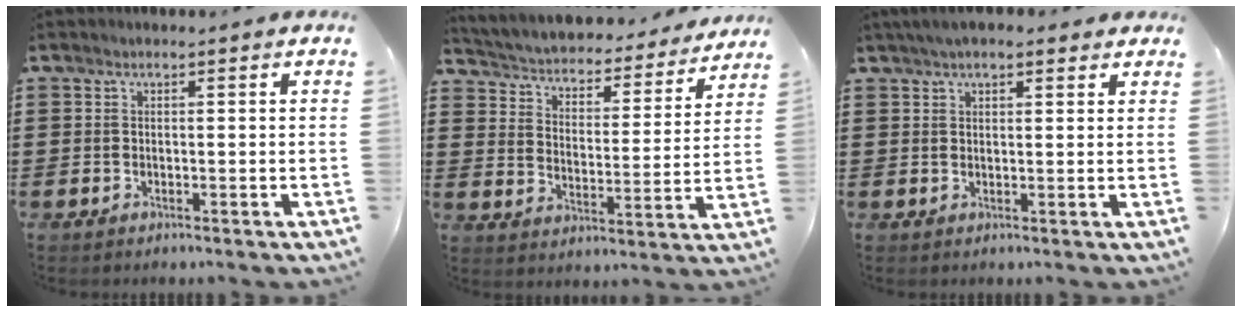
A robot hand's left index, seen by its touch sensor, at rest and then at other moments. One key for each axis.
{"total": 2.8, "fx": 2.7, "fy": 0.5, "fz": 0.0, "tx": -0.022, "ty": -0.030, "tz": 0.035}
{"total": 3.3, "fx": 2.5, "fy": 1.1, "fz": 1.9, "tx": -0.043, "ty": 0.007, "tz": 0.045}